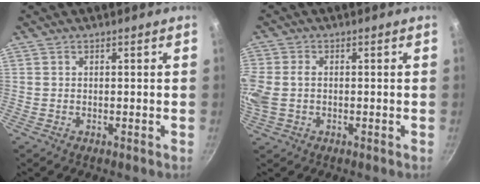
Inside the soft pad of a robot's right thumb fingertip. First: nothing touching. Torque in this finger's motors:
{"motor_torque": [1.93, 1.89, 1.35, -0.46, 0.61]}